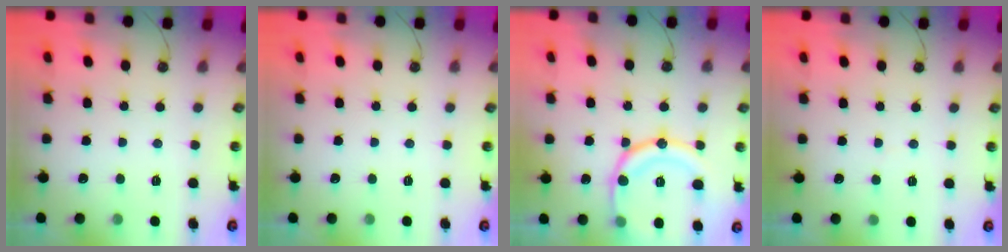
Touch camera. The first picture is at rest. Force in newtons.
{"total": 0.0}
{"total": 17.3, "press": 17.2, "slide": 1.9}
{"total": 1.4, "press": 1.3, "slide": 0.1}